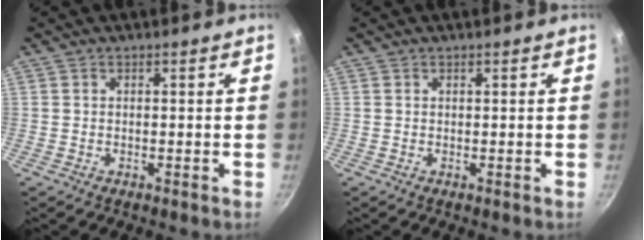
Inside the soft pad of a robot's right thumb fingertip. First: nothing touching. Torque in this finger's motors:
{"motor_torque": [0.01, 0.01, 0.00, 0.00, 0.02]}